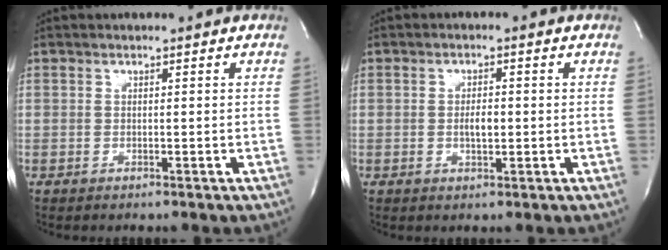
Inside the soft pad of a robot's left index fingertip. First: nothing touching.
{"total": 2.7, "force": [-0.2, 1.0, 2.5], "torque": [-0.044, 0.002, -0.001]}